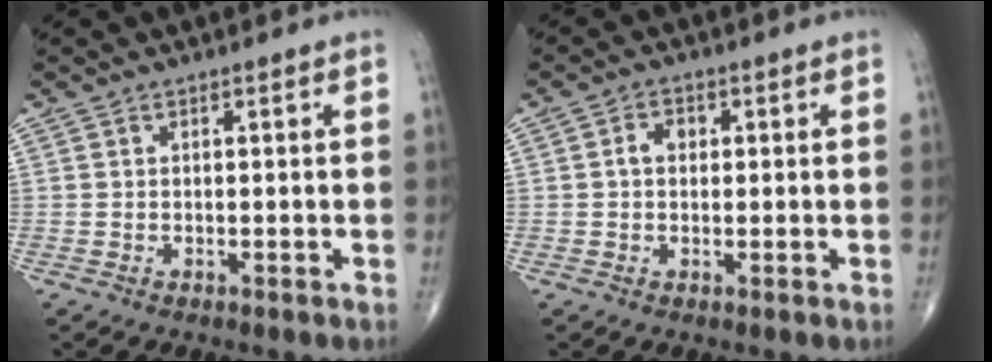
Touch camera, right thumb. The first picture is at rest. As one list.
[{"total": 2.8, "force": [0.3, 2.1, 1.8], "torque": [-0.024, 0.010, 0.002]}]